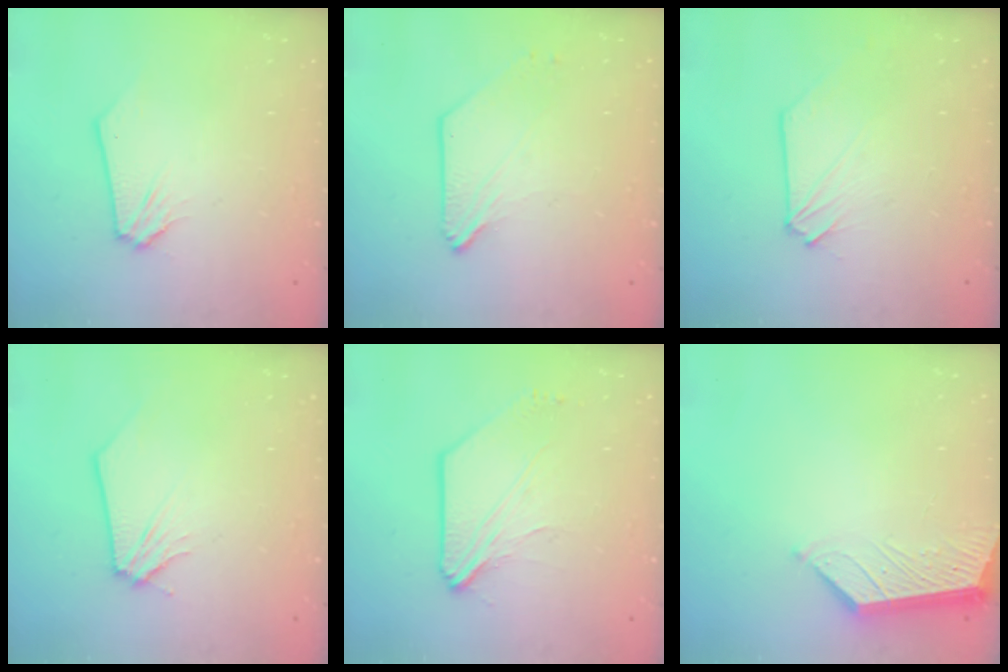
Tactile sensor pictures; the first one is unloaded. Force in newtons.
{"total": 0.0}
{"total": 0.0}
{"total": 0.0}
{"total": 5.4, "press": 5.3, "slide": 1.0}
{"total": 4.7, "press": 4.7, "slide": 0.1}